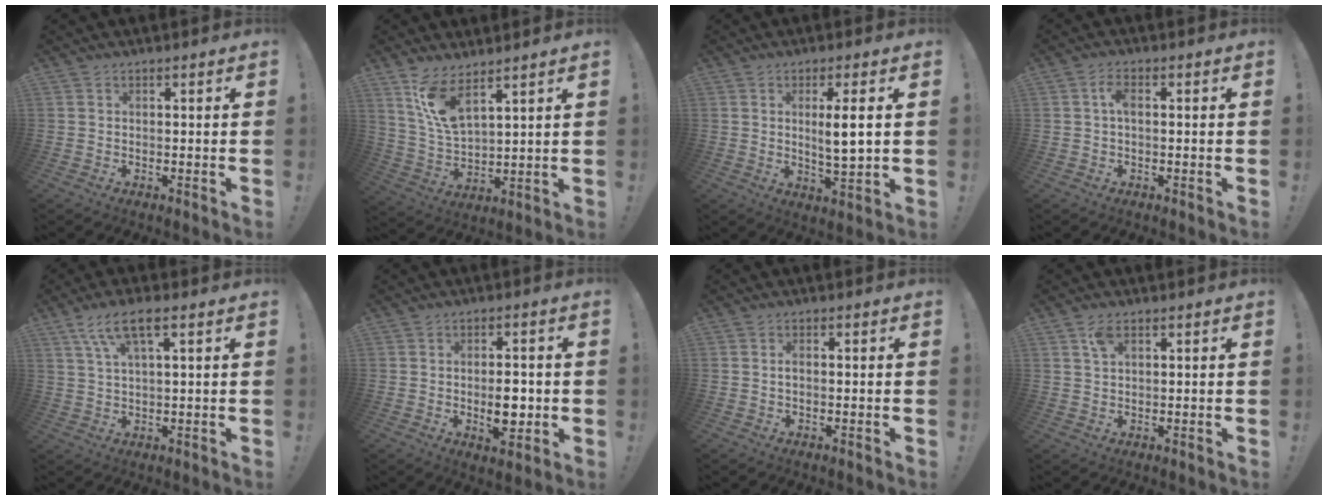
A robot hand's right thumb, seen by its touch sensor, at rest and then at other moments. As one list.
[{"total": 10.6, "force": [7.3, 3.8, 6.7], "torque": [-0.138, -0.030, 0.138]}, {"total": 6.8, "force": [1.6, 0.7, 6.6], "torque": [-0.099, -0.012, 0.021]}, {"total": 3.2, "force": [0.2, 1.4, 2.8], "torque": [-0.062, 0.012, 0.005]}, {"total": 8.1, "force": [3.8, 2.3, 6.8], "torque": [-0.130, -0.003, 0.070]}, {"total": 7.5, "force": [-1.1, 3.9, 6.3], "torque": [-0.093, -0.002, -0.020]}, {"total": 1.0, "force": [-0.2, 0.5, 0.8], "torque": [-0.024, 0.005, -0.002]}, {"total": 3.7, "force": [1.7, 1.9, 2.7], "torque": [-0.048, -0.001, 0.028]}]